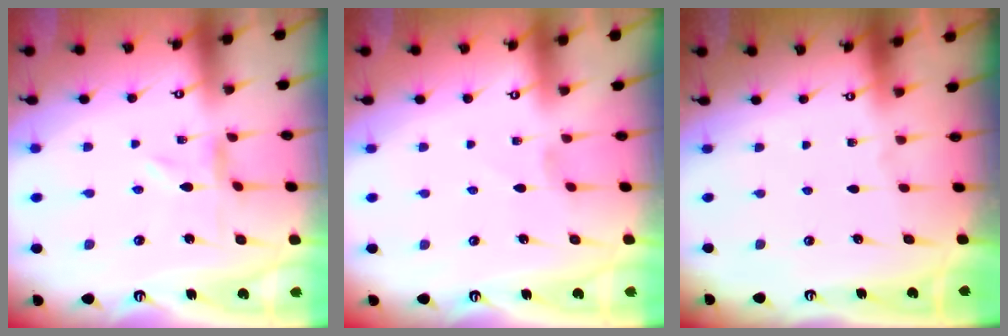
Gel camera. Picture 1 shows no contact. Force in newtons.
{"total": 0.0}
{"total": 0.0}